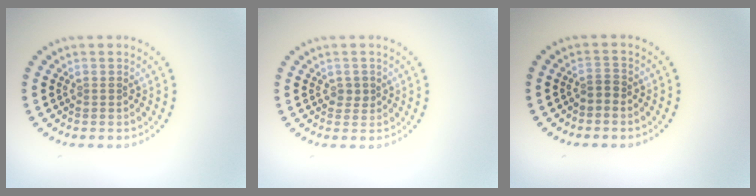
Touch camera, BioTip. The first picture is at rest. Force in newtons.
{"total": 1.1, "press": 1.1, "slide": 0.3}
{"total": 1.2, "press": 0.8, "slide": 0.8}